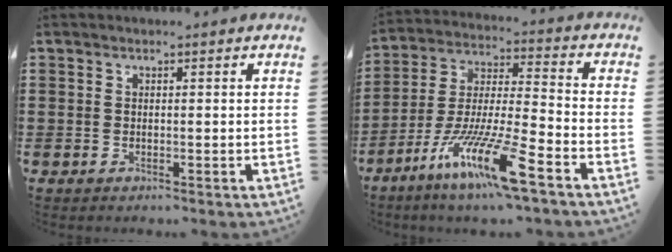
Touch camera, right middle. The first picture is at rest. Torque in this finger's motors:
{"motor_torque": [2.14, 0.00, 0.54, 0.21]}